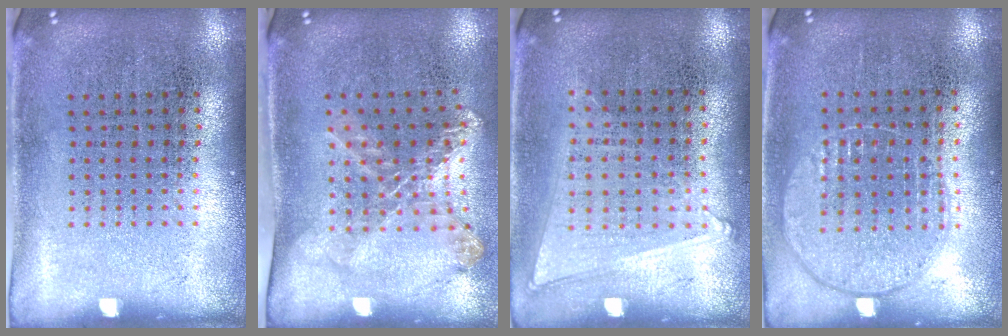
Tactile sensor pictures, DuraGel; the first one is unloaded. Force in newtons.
{"total": 1.5, "press": 1.3, "slide": 0.8}
{"total": 1.0, "press": 0.9, "slide": 0.5}
{"total": 1.0, "press": 0.9, "slide": 0.3}